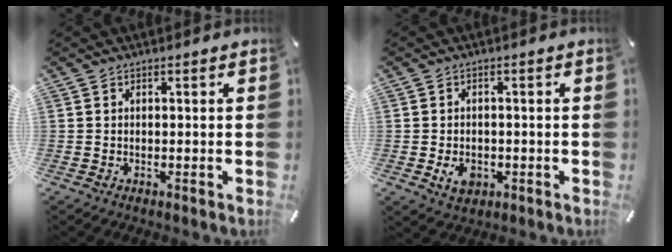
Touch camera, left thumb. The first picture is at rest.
{"total": 4.3, "force": [-1.2, 3.3, 2.5], "torque": [-0.048, -0.002, -0.023]}